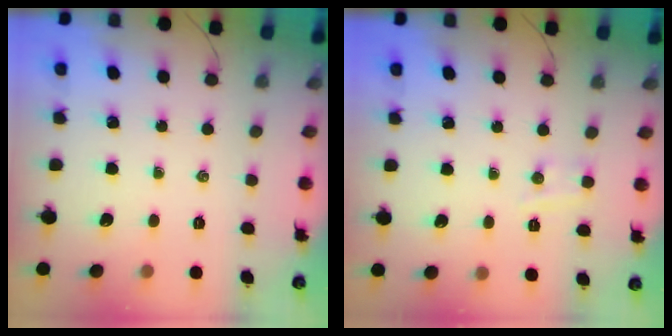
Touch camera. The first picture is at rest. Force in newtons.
{"total": 3.8, "press": 3.6, "slide": 1.1}